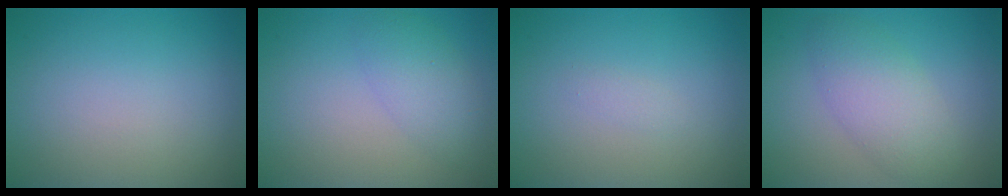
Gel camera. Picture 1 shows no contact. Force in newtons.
{"total": 3.0, "press": 3.0, "slide": 0.2}
{"total": 0.6, "press": 0.6, "slide": 0.0}
{"total": 4.2, "press": 4.2, "slide": 0.1}